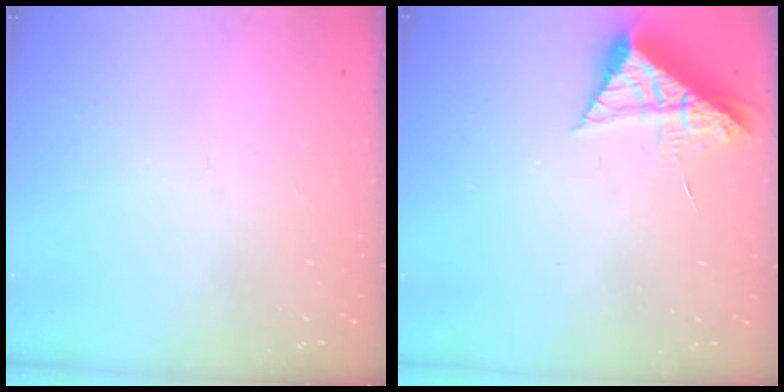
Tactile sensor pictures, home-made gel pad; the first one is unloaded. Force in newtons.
{"total": 7.9, "press": 7.8, "slide": 0.7}